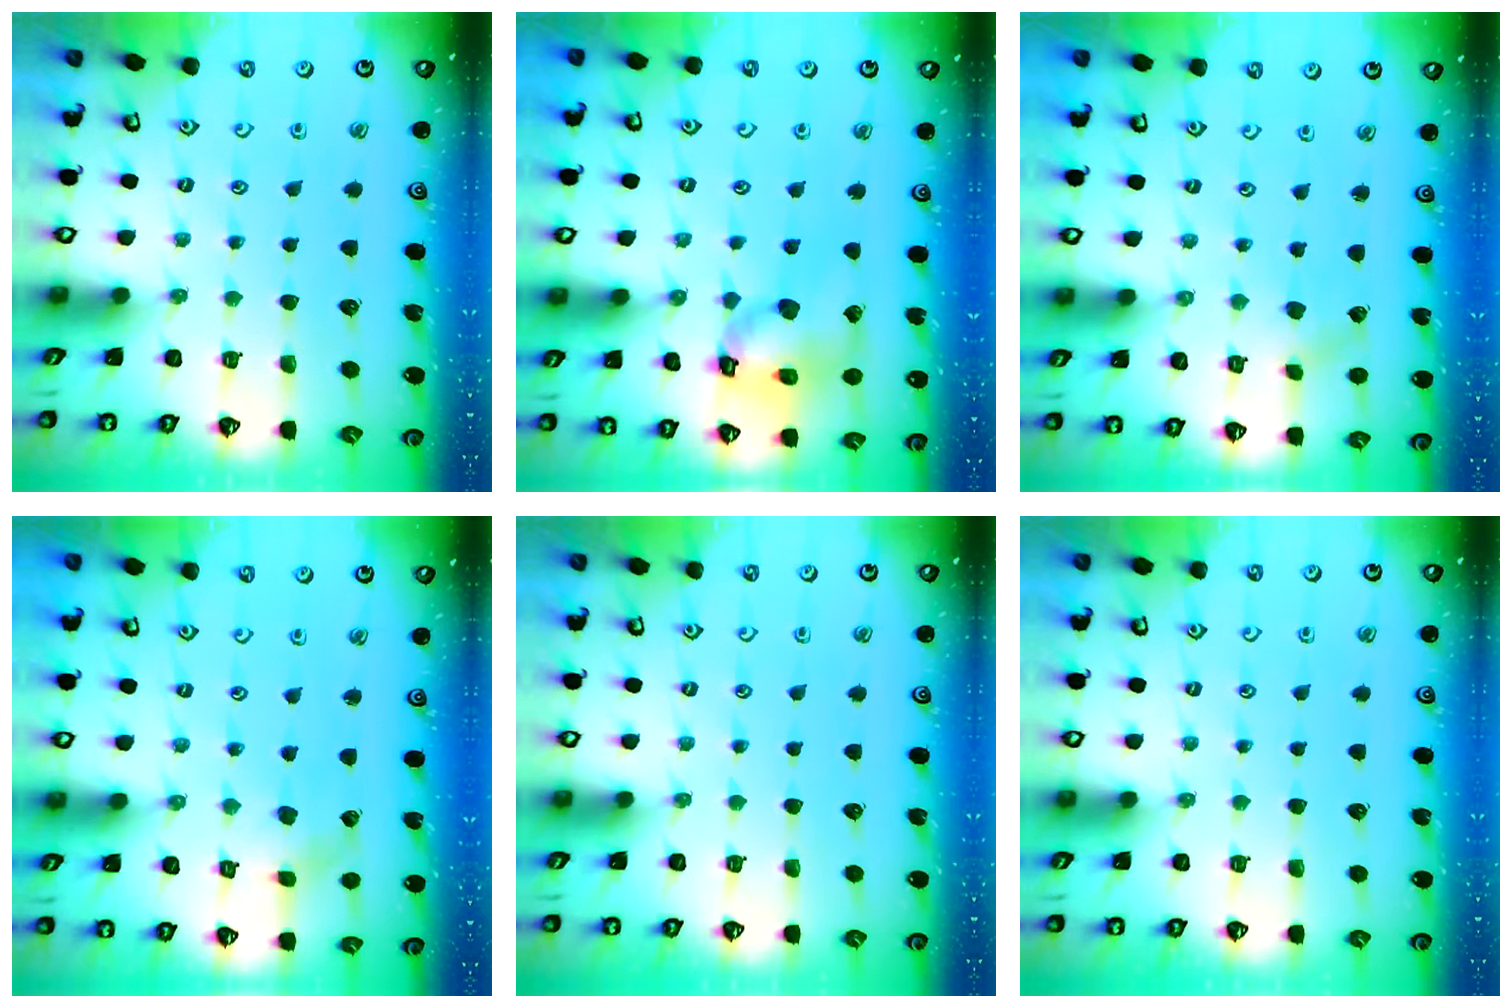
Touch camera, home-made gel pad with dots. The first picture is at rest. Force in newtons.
{"total": 13.2, "press": 13.1, "slide": 1.8}
{"total": 1.4, "press": 1.4, "slide": 0.2}
{"total": 3.2, "press": 3.2, "slide": 0.4}
{"total": 0.0}
{"total": 0.0}